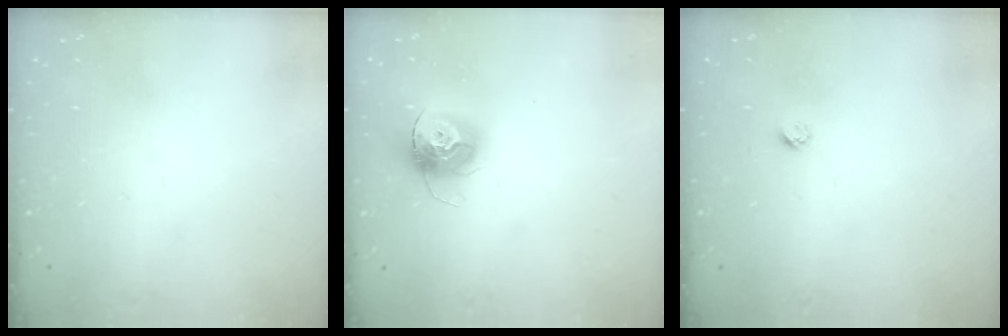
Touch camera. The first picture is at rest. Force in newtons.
{"total": 13.6, "press": 13.5, "slide": 1.3}
{"total": 2.3, "press": 2.3, "slide": 0.2}